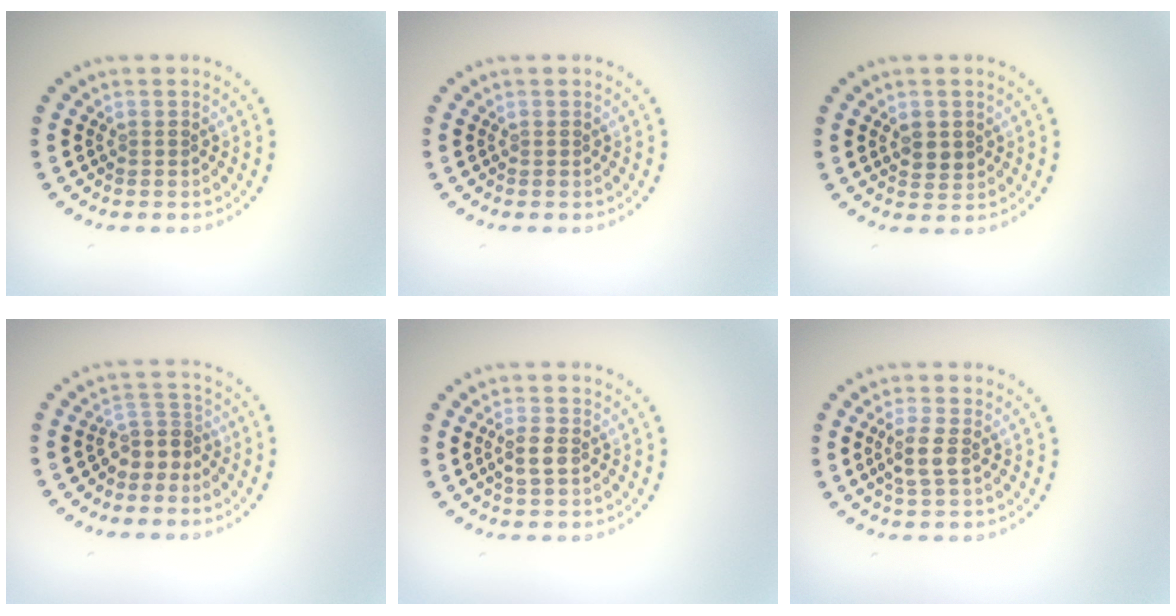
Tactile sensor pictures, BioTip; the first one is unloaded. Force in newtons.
{"total": 0.0}
{"total": 1.8, "press": 1.8, "slide": 0.4}
{"total": 2.5, "press": 1.8, "slide": 1.8}
{"total": 1.8, "press": 1.8, "slide": 0.3}
{"total": 2.2, "press": 2.0, "slide": 0.8}